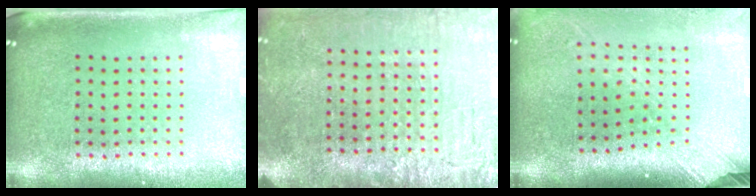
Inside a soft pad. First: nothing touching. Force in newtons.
{"total": 4.0, "press": 3.6, "slide": 1.7}
{"total": 2.5, "press": 1.9, "slide": 1.7}